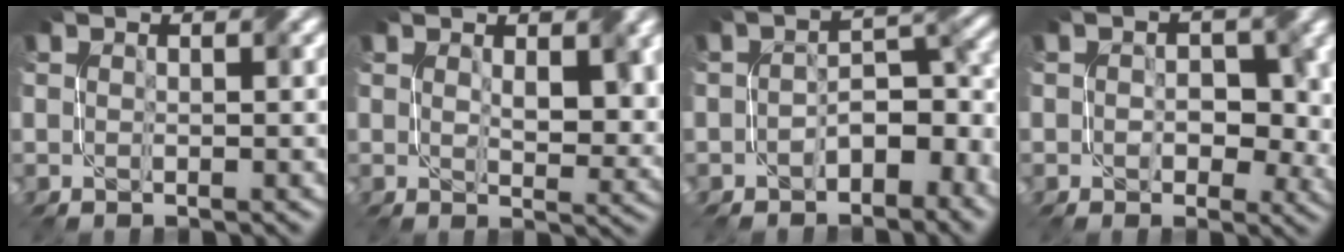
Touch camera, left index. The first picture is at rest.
{"total": 3.7, "force": [1.3, 1.7, 3.0], "torque": [-0.047, -0.002, 0.034]}
{"total": 4.7, "force": [-2.1, 2.7, 3.3], "torque": [-0.036, 0.008, -0.034]}
{"total": 4.5, "force": [0.5, 3.2, 3.1], "torque": [-0.018, -0.002, 0.015]}